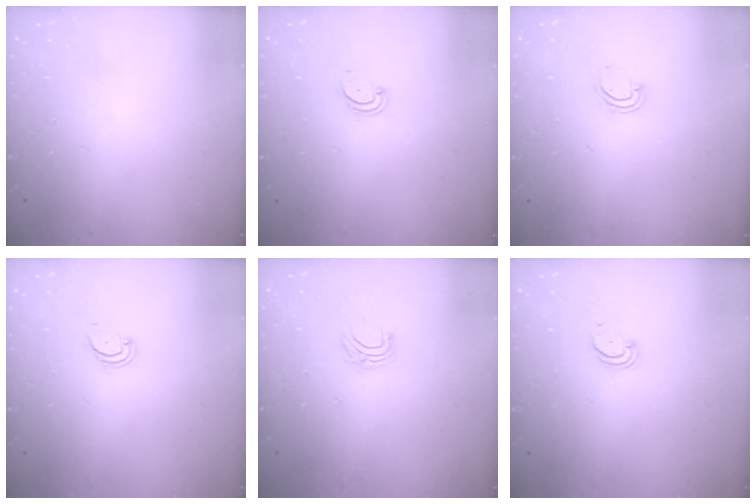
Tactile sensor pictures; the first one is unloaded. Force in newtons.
{"total": 2.2, "press": 2.2, "slide": 0.3}
{"total": 4.3, "press": 4.3, "slide": 0.5}
{"total": 2.6, "press": 2.5, "slide": 0.5}
{"total": 5.2, "press": 5.2, "slide": 0.4}
{"total": 2.0, "press": 2.0, "slide": 0.2}